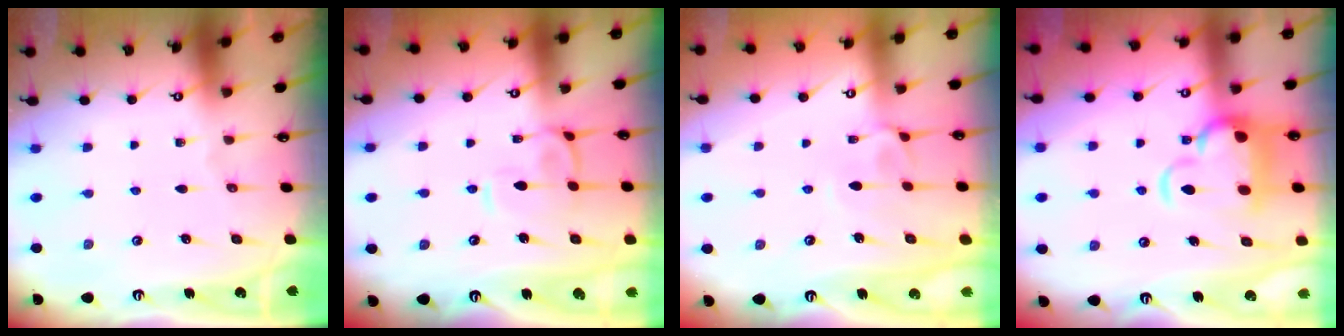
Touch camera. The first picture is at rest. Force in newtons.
{"total": 1.7, "press": 1.5, "slide": 0.6}
{"total": 3.2, "press": 3.1, "slide": 0.7}
{"total": 7.7, "press": 7.5, "slide": 1.7}